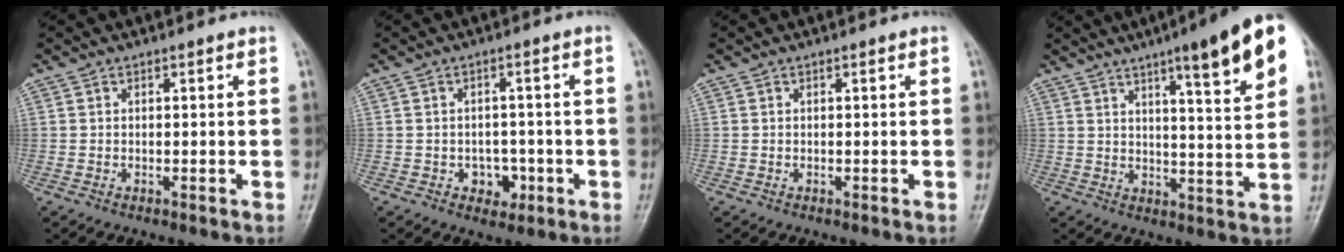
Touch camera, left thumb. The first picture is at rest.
{"total": 4.2, "force": [-1.4, 3.3, 2.1], "torque": [-0.002, 0.010, -0.016]}
{"total": 0.0}
{"total": 16.0, "force": [8.2, 2.4, 13.5], "torque": [-0.168, -0.029, 0.109]}